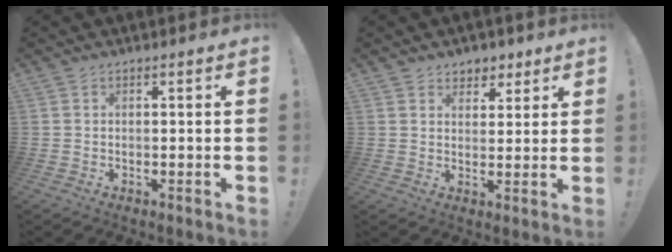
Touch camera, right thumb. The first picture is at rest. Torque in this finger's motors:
{"motor_torque": [0.00, 0.06, 0.15, 0.52, 0.00]}